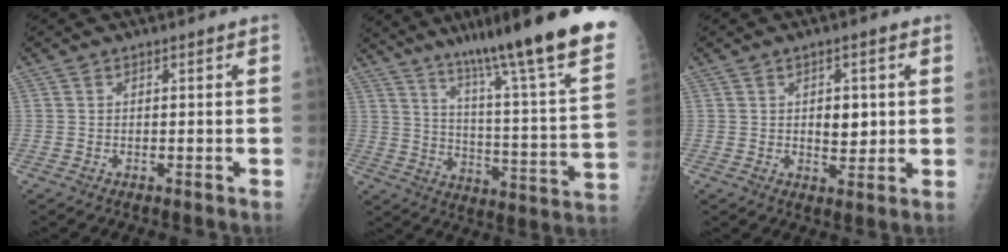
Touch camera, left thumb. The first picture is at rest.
{"total": 27.5, "force": [19.3, 2.3, 19.4], "torque": [-0.277, -0.080, 0.281]}
{"total": 5.2, "force": [1.0, 3.1, 4.1], "torque": [-0.037, -0.007, 0.016]}